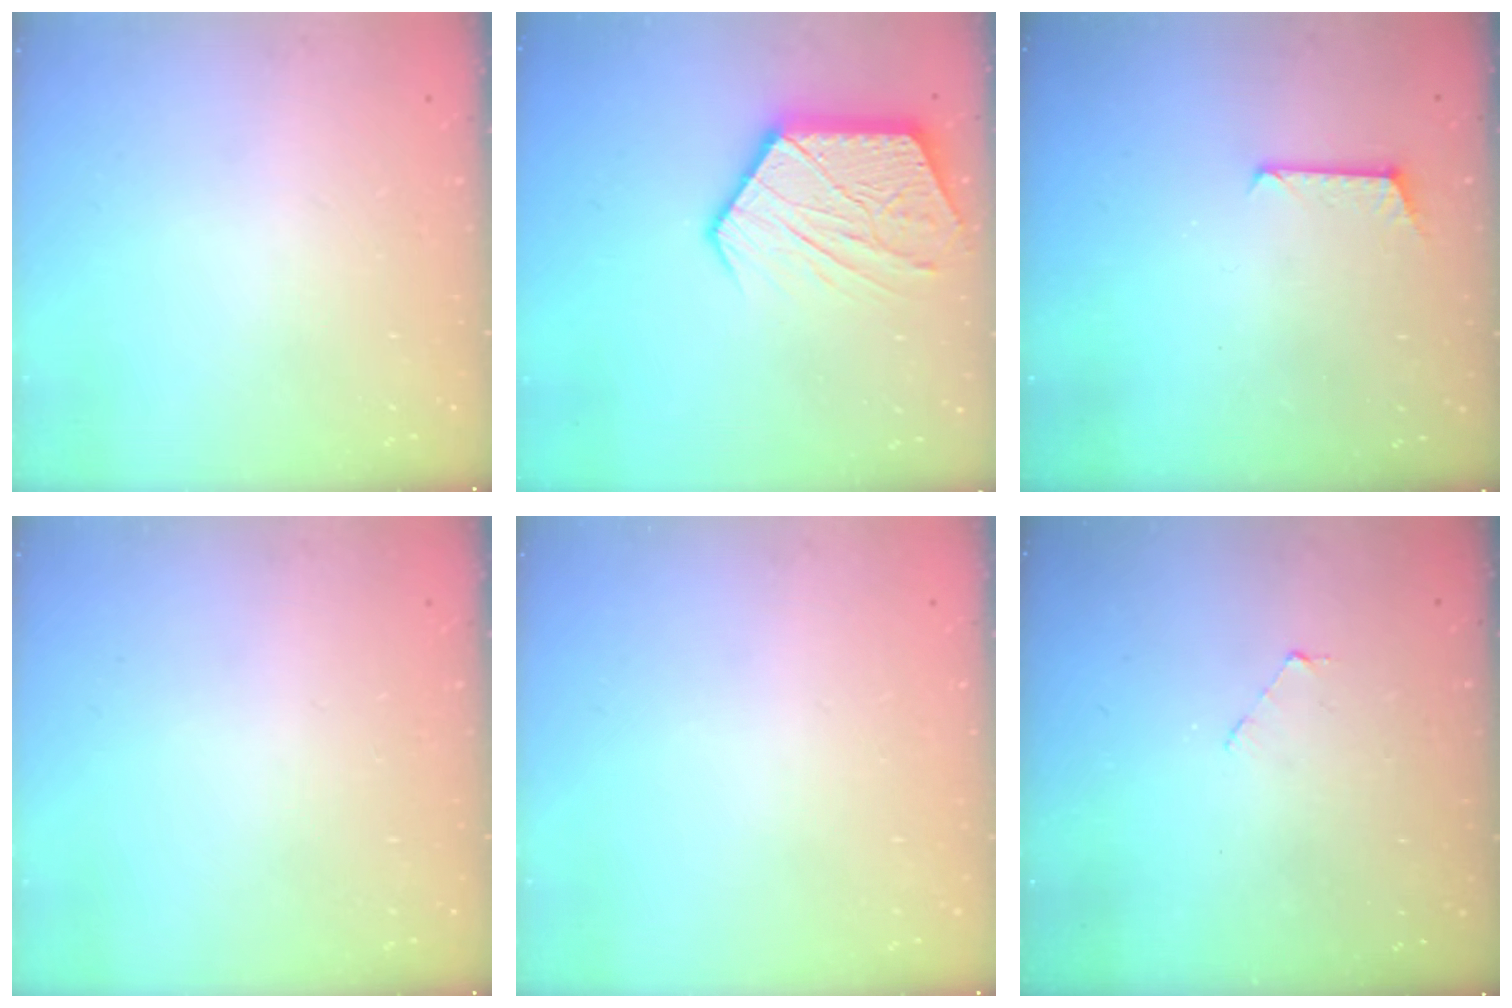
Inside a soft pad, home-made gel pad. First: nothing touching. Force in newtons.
{"total": 14.5, "press": 14.5, "slide": 1.1}
{"total": 6.0, "press": 6.0, "slide": 0.4}
{"total": 0.0}
{"total": 0.0}
{"total": 1.9, "press": 1.9, "slide": 0.2}